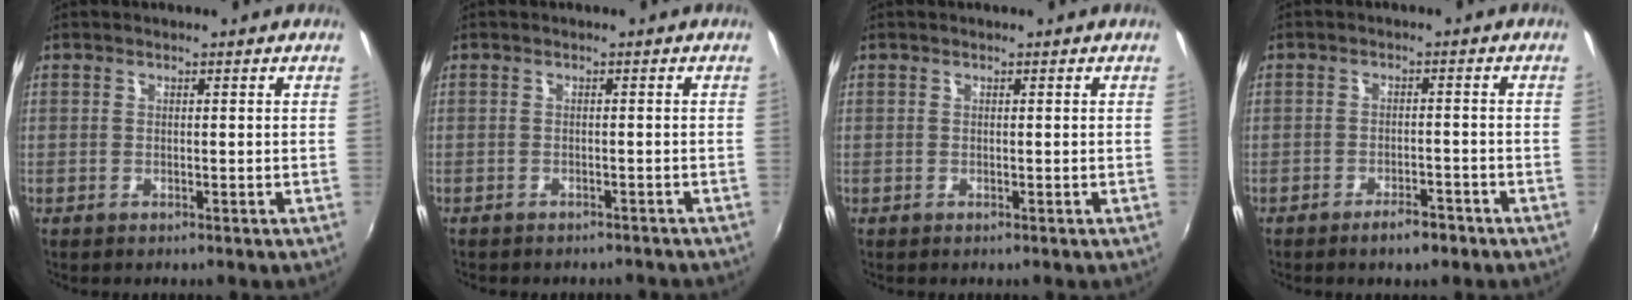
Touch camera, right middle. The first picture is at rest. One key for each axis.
{"total": 4.3, "fx": -3.9, "fy": 1.3, "fz": 1.3, "tx": -0.029, "ty": -0.010, "tz": -0.047}
{"total": 0.0}
{"total": 3.9, "fx": -3.0, "fy": 1.3, "fz": 2.2, "tx": -0.045, "ty": 0.002, "tz": -0.040}